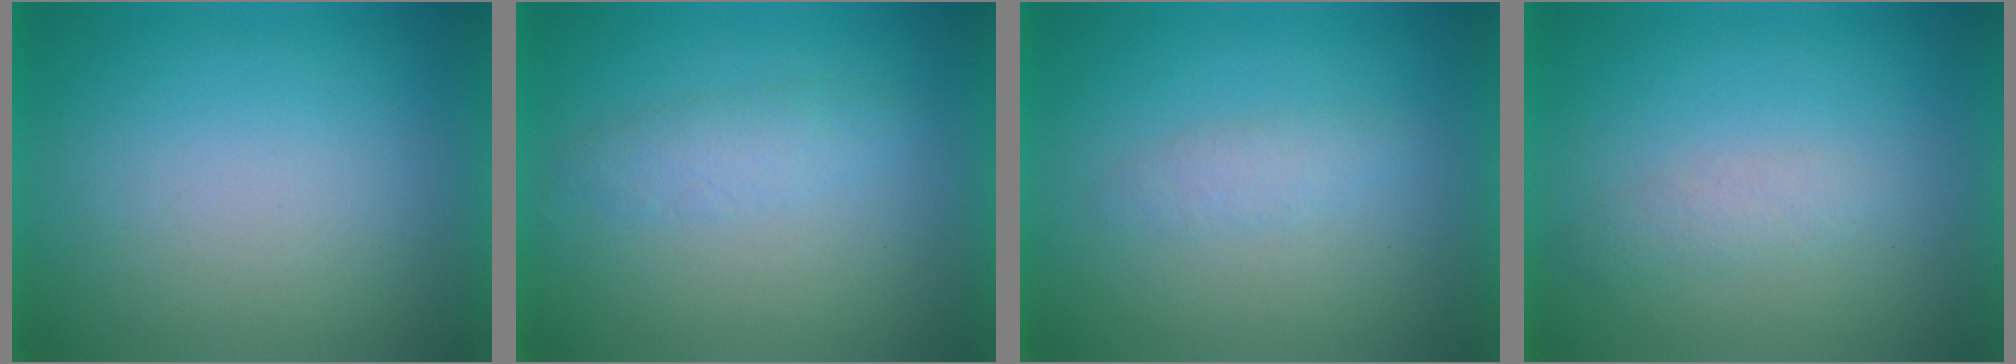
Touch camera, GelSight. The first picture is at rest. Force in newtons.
{"total": 2.5}
{"total": 1.9}
{"total": 1.9}